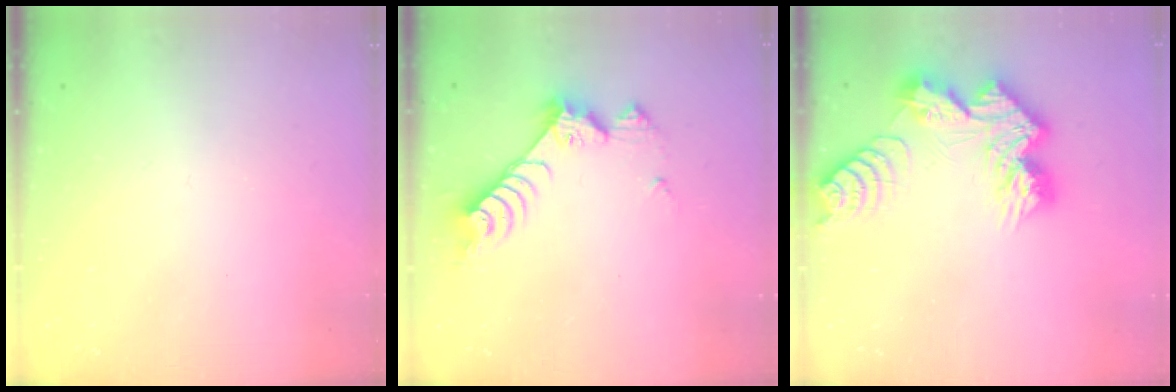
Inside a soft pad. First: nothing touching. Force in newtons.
{"total": 8.6, "press": 8.6, "slide": 0.2}
{"total": 13.3, "press": 13.3, "slide": 1.3}